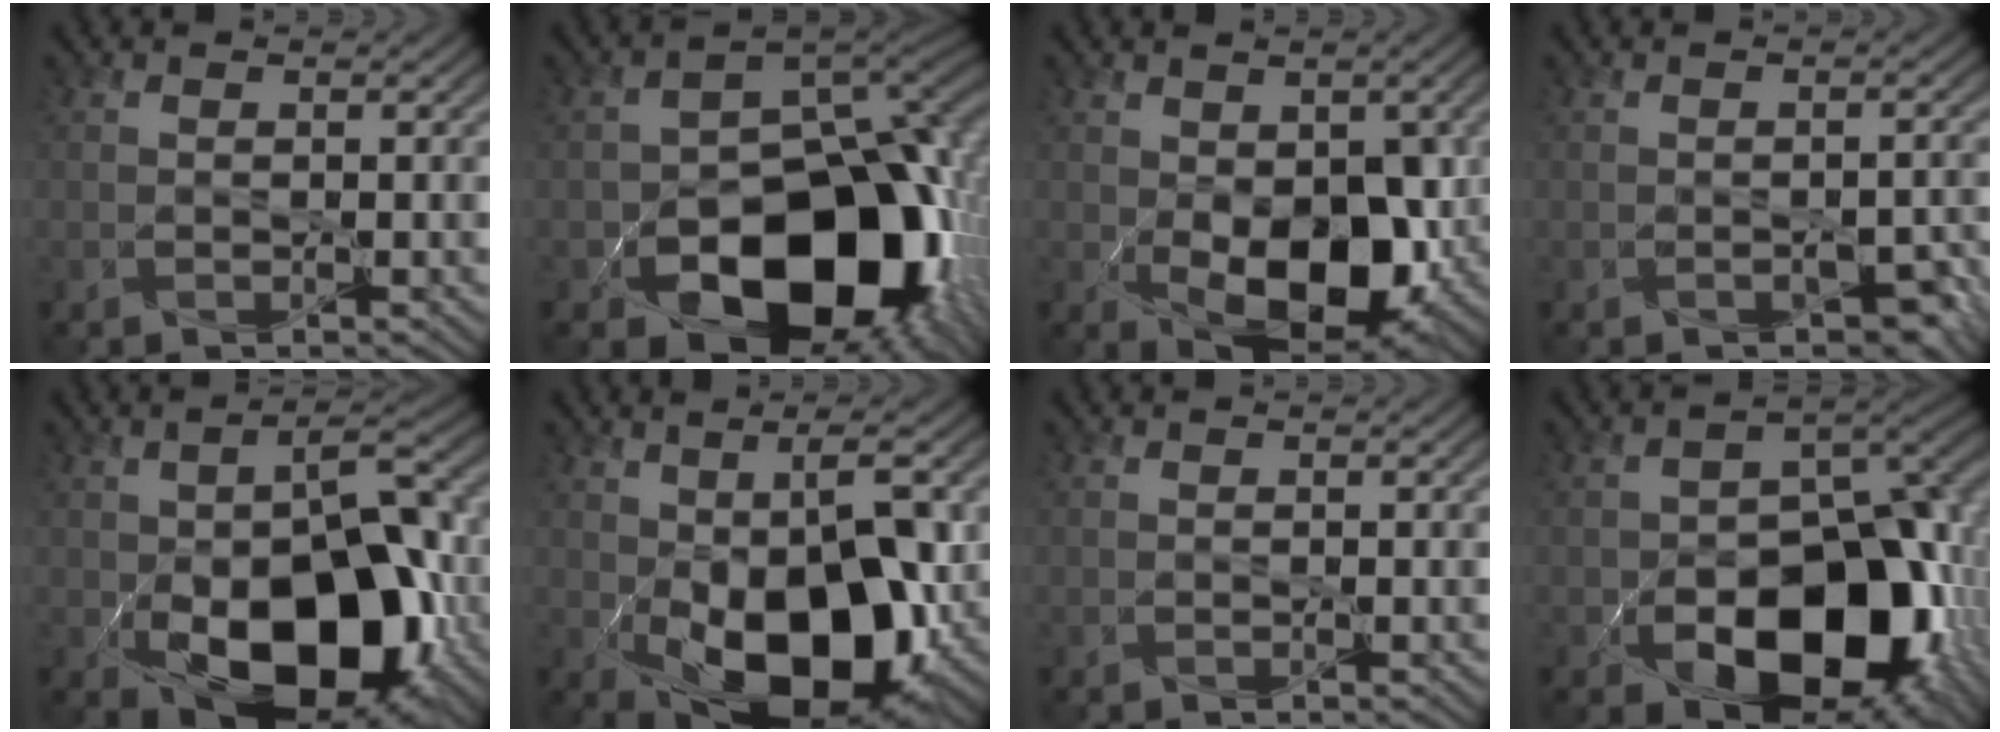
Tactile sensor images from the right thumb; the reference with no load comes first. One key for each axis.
{"total": 18.1, "fx": -6.9, "fy": 11.9, "fz": 11.7, "tx": -0.150, "ty": -0.048, "tz": -0.104}
{"total": 10.7, "fx": -1.6, "fy": 6.5, "fz": 8.3, "tx": -0.137, "ty": -0.028, "tz": -0.016}
{"total": 3.1, "fx": -1.6, "fy": 1.8, "fz": 2.0, "tx": -0.027, "ty": -0.006, "tz": -0.013}
{"total": 16.4, "fx": -4.4, "fy": 9.5, "fz": 12.6, "tx": -0.179, "ty": -0.024, "tz": -0.066}
{"total": 16.1, "fx": -2.6, "fy": 8.7, "fz": 13.3, "tx": -0.206, "ty": -0.031, "tz": -0.035}
{"total": 0.0}
{"total": 16.6, "fx": -5.6, "fy": 11.0, "fz": 11.1, "tx": -0.123, "ty": -0.034, "tz": -0.092}